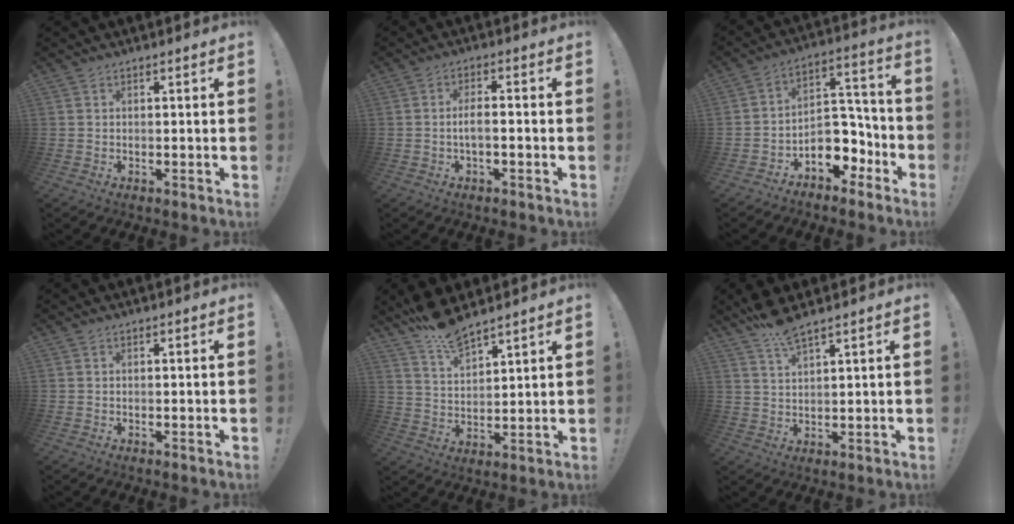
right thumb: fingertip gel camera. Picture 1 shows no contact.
{"total": 3.9, "force": [-1.3, 0.7, 3.6], "torque": [-0.084, 0.000, -0.027]}
{"total": 11.0, "force": [-5.7, 8.5, 4.1], "torque": [-0.031, 0.032, -0.087]}
{"total": 0.0}
{"total": 8.9, "force": [7.8, 2.2, 3.7], "torque": [-0.072, -0.049, 0.145]}
{"total": 5.7, "force": [4.4, 0.8, 3.5], "torque": [-0.076, -0.018, 0.079]}